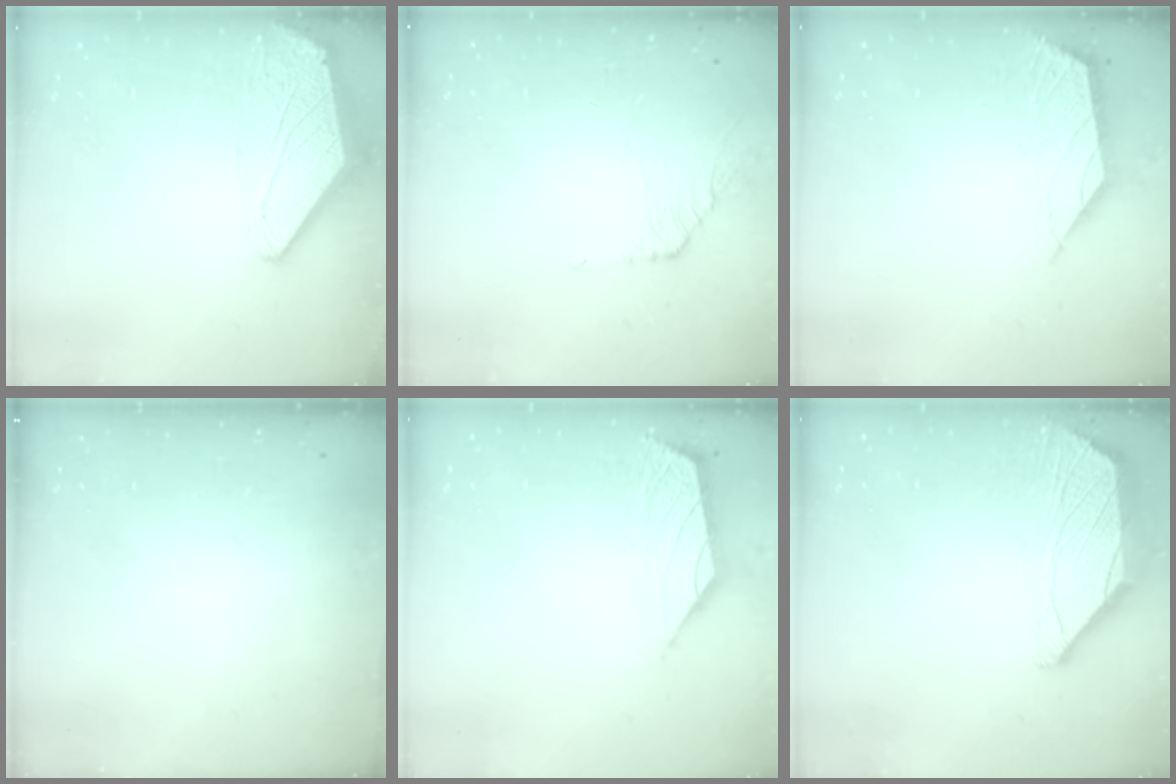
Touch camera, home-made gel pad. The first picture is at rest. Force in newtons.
{"total": 1.9, "press": 1.8, "slide": 0.6}
{"total": 2.1, "press": 2.0, "slide": 0.3}
{"total": 0.0}
{"total": 1.6, "press": 1.5, "slide": 0.6}
{"total": 2.0, "press": 1.8, "slide": 0.8}